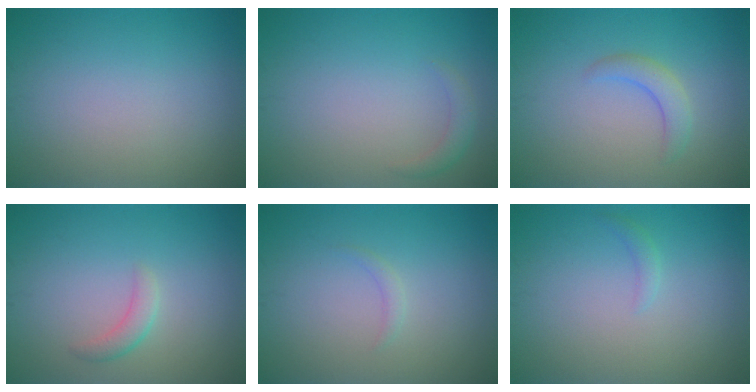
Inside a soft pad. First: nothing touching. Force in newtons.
{"total": 1.3, "press": 1.2, "slide": 0.1}
{"total": 2.1, "press": 2.1, "slide": 0.3}
{"total": 1.5, "press": 1.5, "slide": 0.1}
{"total": 0.7, "press": 0.7, "slide": 0.0}
{"total": 0.8, "press": 0.8, "slide": 0.1}